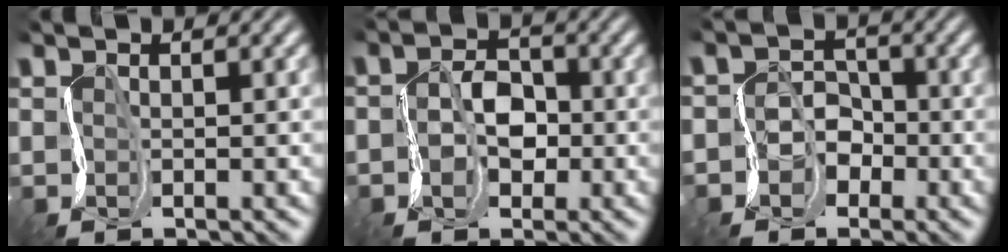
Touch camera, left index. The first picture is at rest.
{"total": 2.7, "force": [-1.3, 2.0, 1.2], "torque": [-0.020, 0.003, -0.030]}
{"total": 2.8, "force": [-1.8, 2.1, 0.1], "torque": [0.024, 0.007, -0.046]}